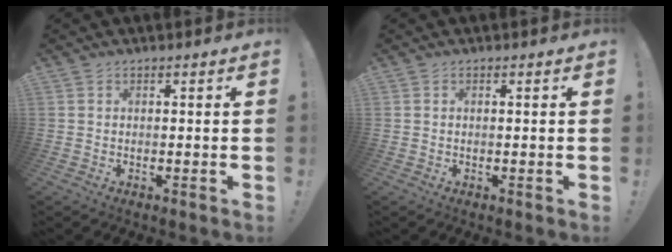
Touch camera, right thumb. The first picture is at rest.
{"total": 0.0}